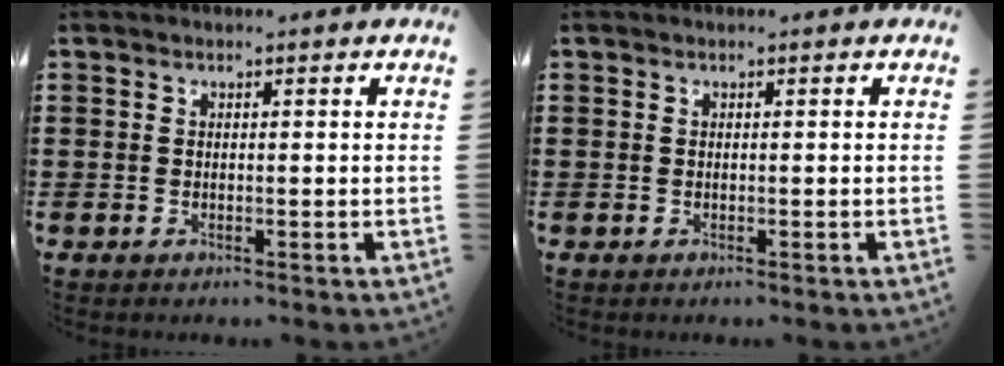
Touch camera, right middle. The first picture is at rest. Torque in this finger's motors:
{"motor_torque": [-0.02, -0.01, 0.01, -0.01]}